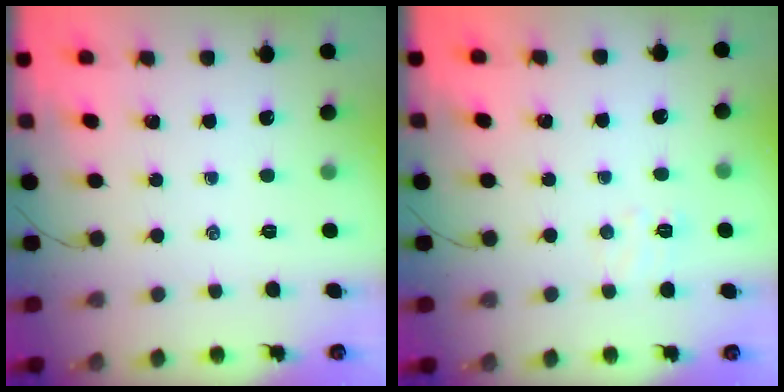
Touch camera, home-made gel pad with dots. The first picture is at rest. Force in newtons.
{"total": 4.9, "press": 4.8, "slide": 1.2}